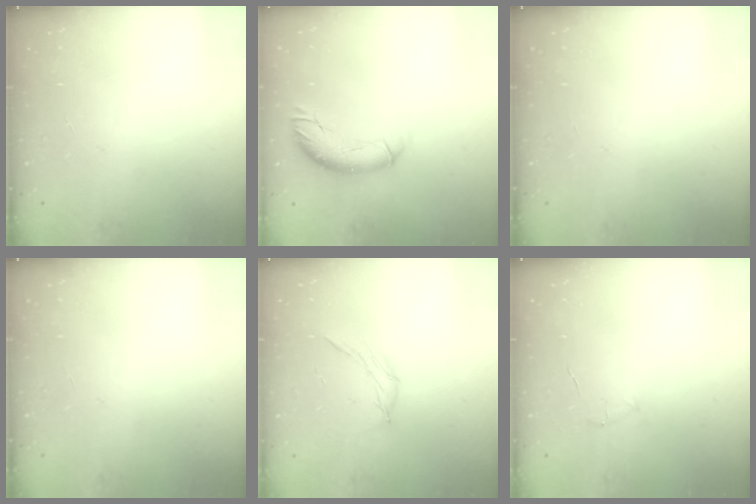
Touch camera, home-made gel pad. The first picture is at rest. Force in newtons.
{"total": 10.1, "press": 10.0, "slide": 1.3}
{"total": 0.0}
{"total": 0.0}
{"total": 4.3, "press": 4.1, "slide": 1.1}
{"total": 3.6, "press": 3.4, "slide": 1.0}